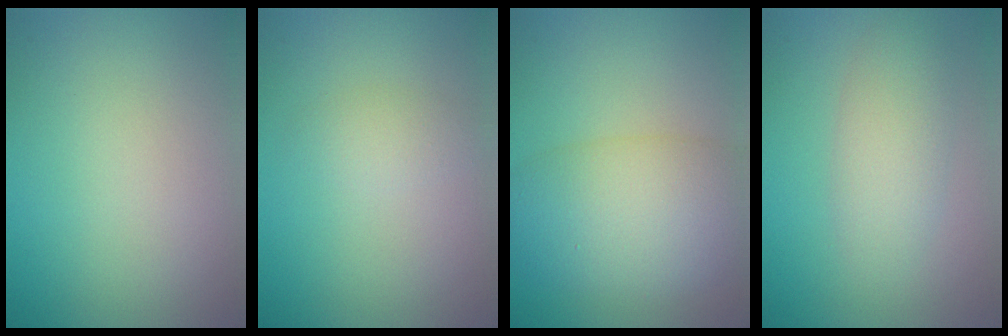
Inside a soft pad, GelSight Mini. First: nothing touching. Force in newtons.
{"total": 1.4, "press": 1.4, "slide": 0.1}
{"total": 8.1, "press": 8.1, "slide": 0.3}
{"total": 3.5, "press": 3.5, "slide": 0.0}